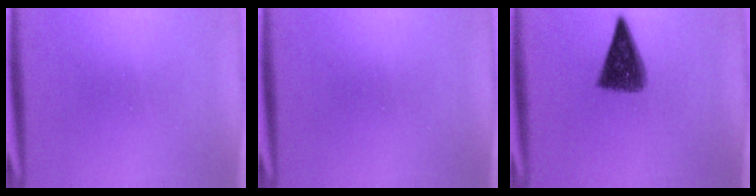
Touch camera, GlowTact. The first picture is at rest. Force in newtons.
{"total": 0.0}
{"total": 7.9}